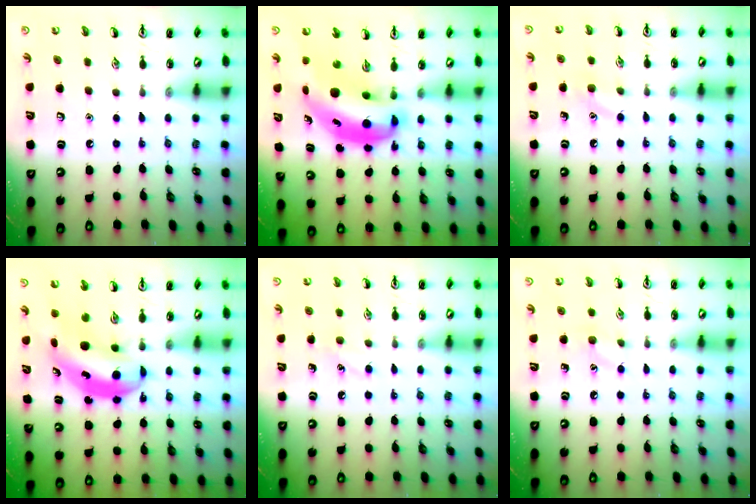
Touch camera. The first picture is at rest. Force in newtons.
{"total": 11.1, "press": 10.7, "slide": 2.9}
{"total": 6.5, "press": 6.2, "slide": 1.9}
{"total": 6.7, "press": 6.5, "slide": 1.4}
{"total": 5.4, "press": 5.1, "slide": 1.6}
{"total": 6.3, "press": 6.0, "slide": 1.9}